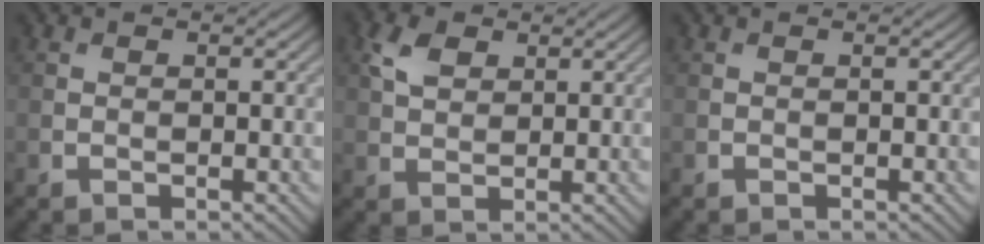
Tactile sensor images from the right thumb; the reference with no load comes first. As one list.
[{"total": 3.7, "force": [1.7, 2.4, 2.3], "torque": [-0.058, 0.005, 0.032]}, {"total": 0.0}]